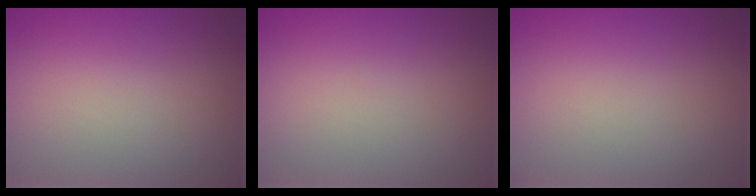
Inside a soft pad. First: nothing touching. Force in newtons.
{"total": 0.0}
{"total": 0.0}